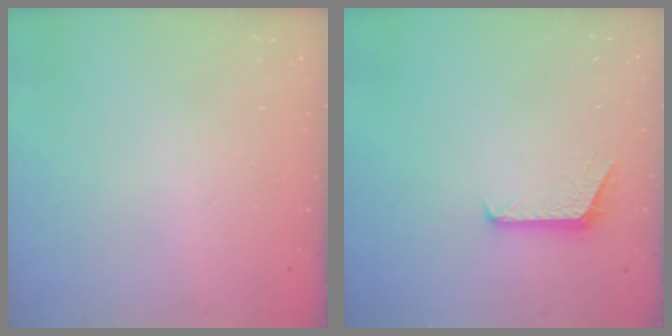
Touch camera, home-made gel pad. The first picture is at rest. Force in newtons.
{"total": 6.7, "press": 6.7, "slide": 0.5}